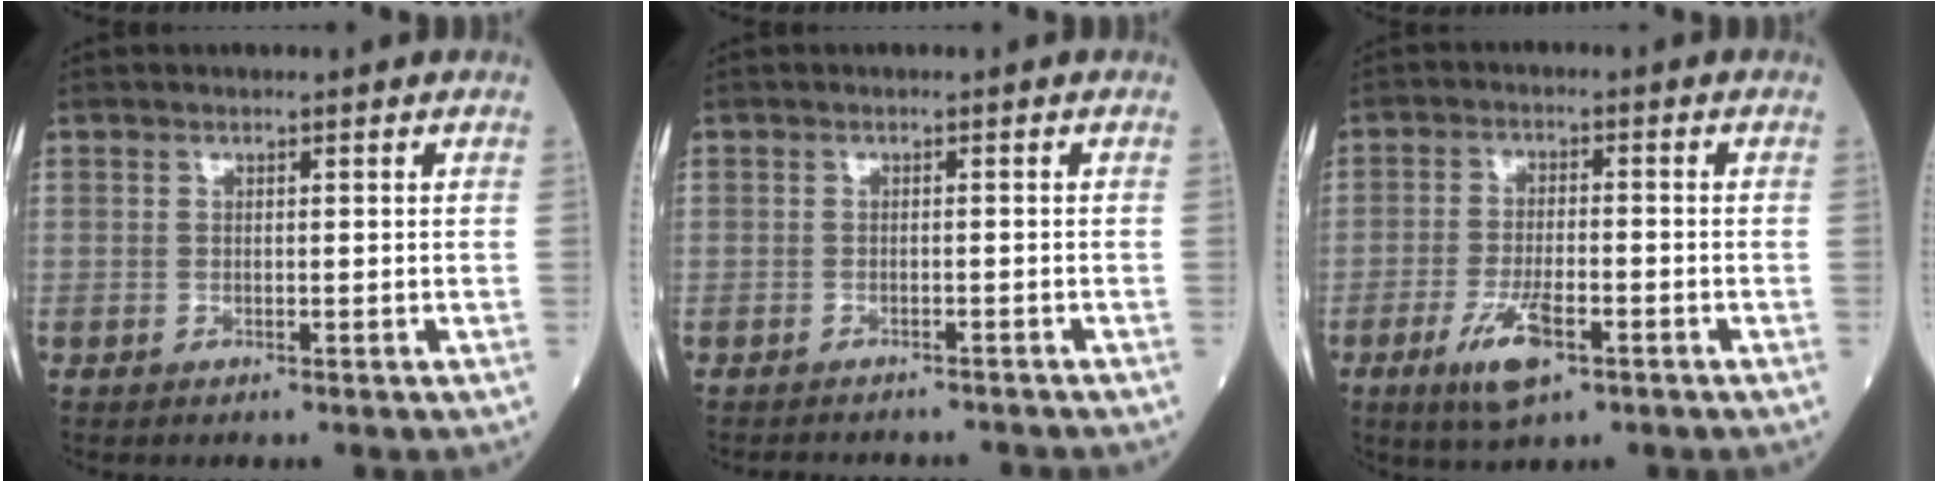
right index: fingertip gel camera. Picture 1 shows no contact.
{"total": 7.0, "force": [-6.7, 1.4, 1.6], "torque": [-0.015, -0.005, -0.078]}
{"total": 7.0, "force": [-3.4, 2.0, 5.8], "torque": [-0.113, -0.011, -0.057]}